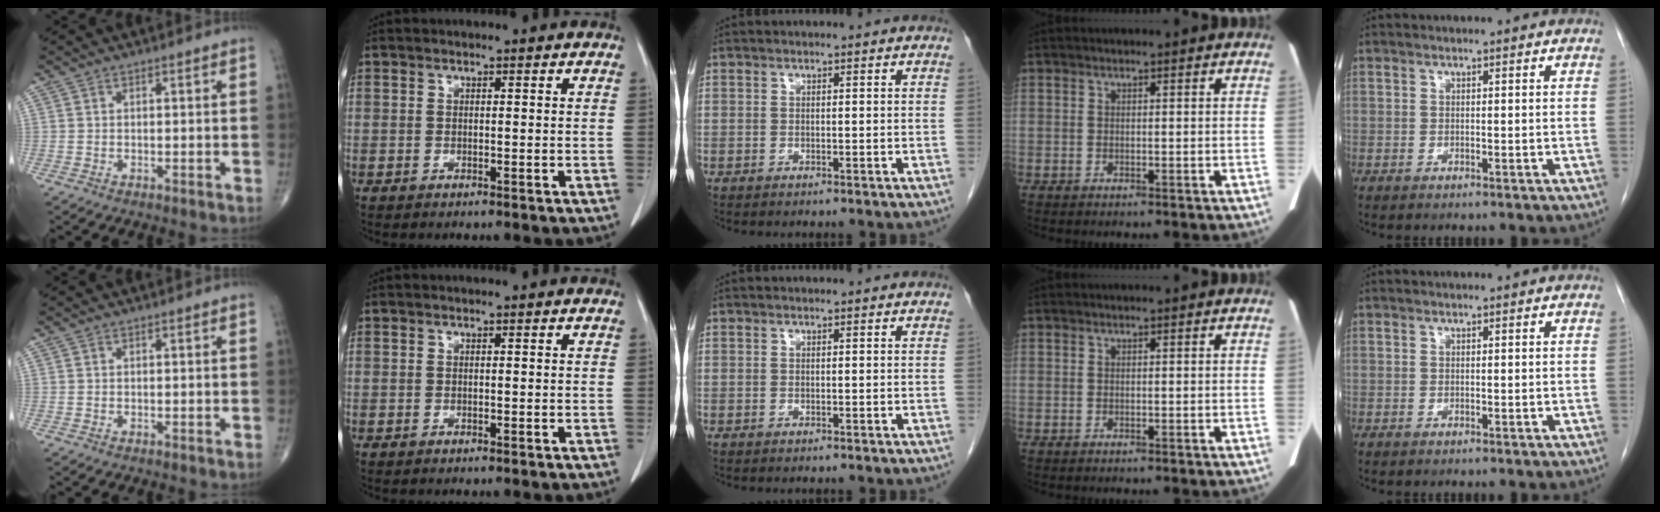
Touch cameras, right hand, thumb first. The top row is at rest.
{}